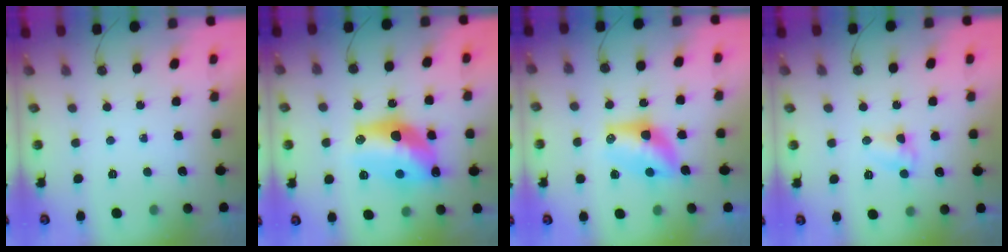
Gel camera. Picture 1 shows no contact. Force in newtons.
{"total": 16.1, "press": 16.0, "slide": 1.4}
{"total": 9.9, "press": 9.1, "slide": 4.1}
{"total": 6.1, "press": 6.1, "slide": 0.6}